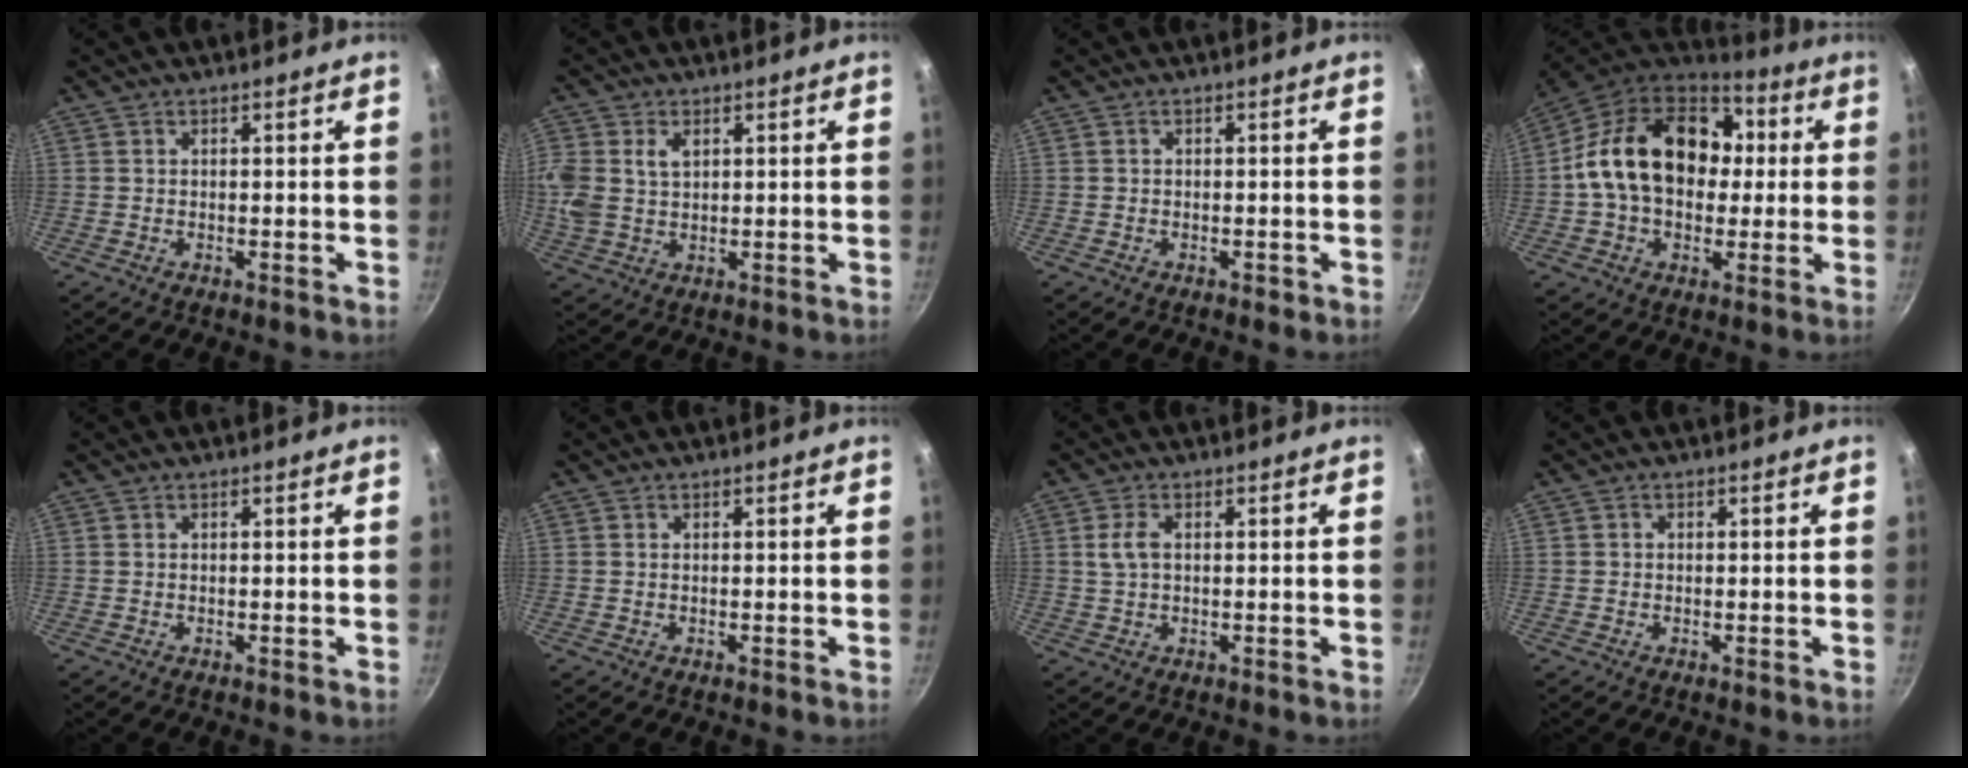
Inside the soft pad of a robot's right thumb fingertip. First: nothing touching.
{"total": 10.1, "force": [2.3, 6.9, 6.9], "torque": [-0.175, 0.004, 0.051]}
{"total": 0.8, "force": [-0.5, 0.5, 0.4], "torque": [-0.001, 0.000, -0.009]}
{"total": 22.2, "force": [1.2, 15.6, 15.8], "torque": [-0.262, 0.035, 0.018]}
{"total": 0.0}
{"total": 0.0}
{"total": 3.1, "force": [0.5, 1.7, 2.5], "torque": [-0.060, 0.006, 0.011]}
{"total": 0.0}